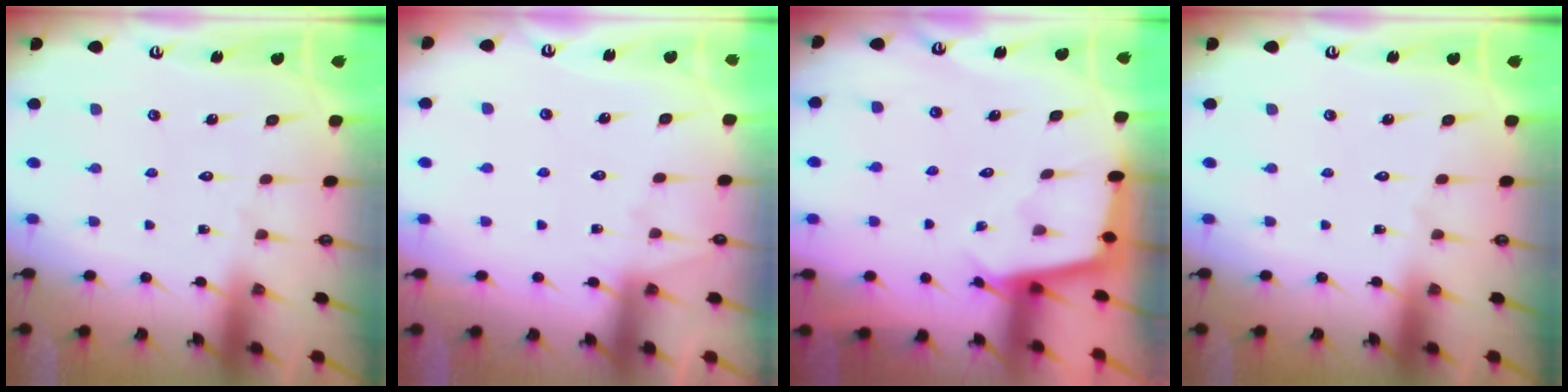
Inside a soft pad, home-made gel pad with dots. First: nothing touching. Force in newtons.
{"total": 6.6, "press": 6.5, "slide": 0.7}
{"total": 2.5, "press": 2.5, "slide": 0.2}
{"total": 0.0}